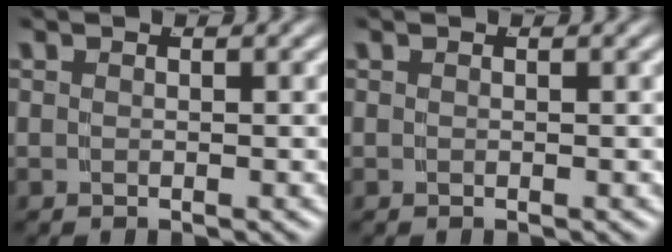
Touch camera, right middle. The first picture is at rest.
{"total": 0.0}